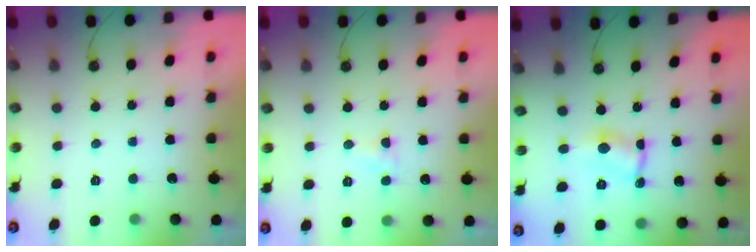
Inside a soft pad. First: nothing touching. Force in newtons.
{"total": 3.8, "press": 3.8, "slide": 0.4}
{"total": 1.6, "press": 1.5, "slide": 0.1}